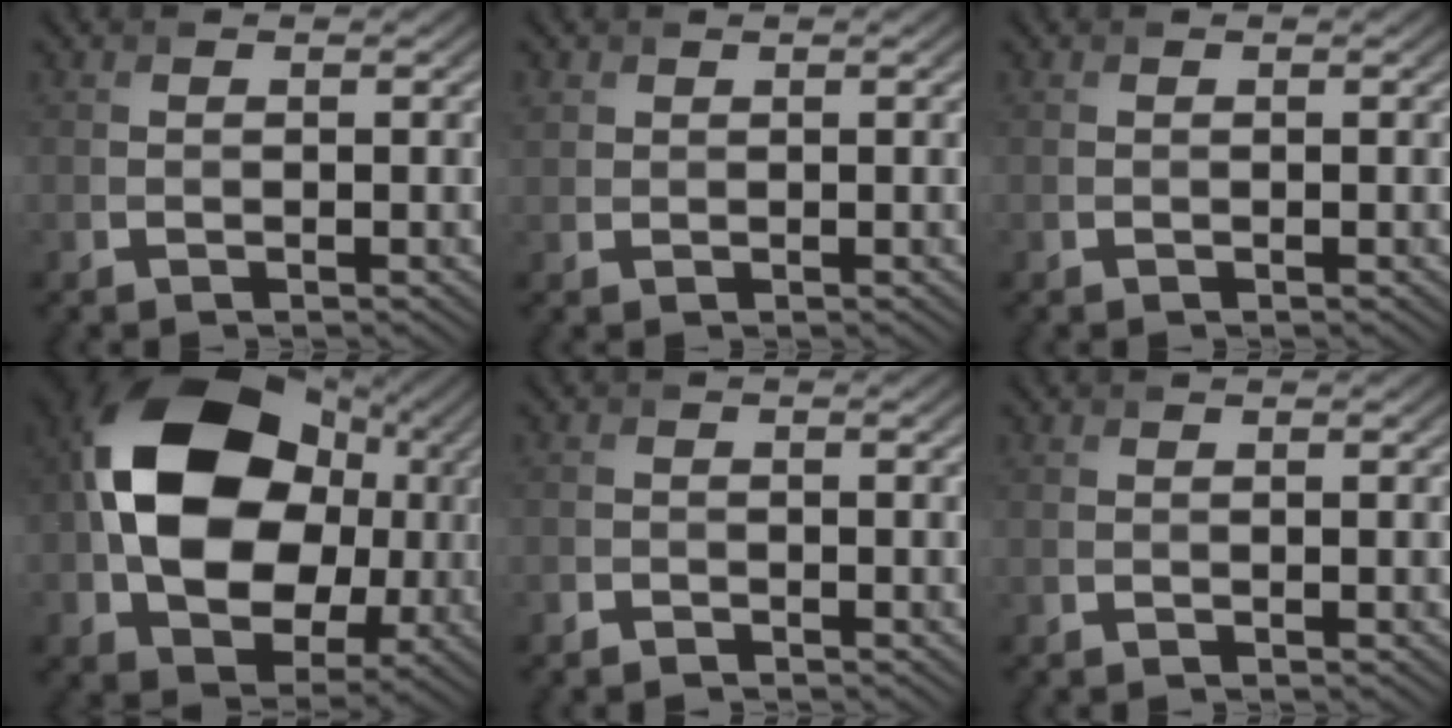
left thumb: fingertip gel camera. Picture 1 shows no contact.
{"total": 1.2, "force": [0.7, 0.9, 0.3], "torque": [-0.008, 0.000, 0.016]}
{"total": 0.0}
{"total": 19.0, "force": [1.2, 14.5, 12.3], "torque": [-0.246, -0.014, 0.038]}
{"total": 1.3, "force": [-1.1, 0.6, 0.1], "torque": [-0.001, -0.001, -0.026]}
{"total": 0.0}